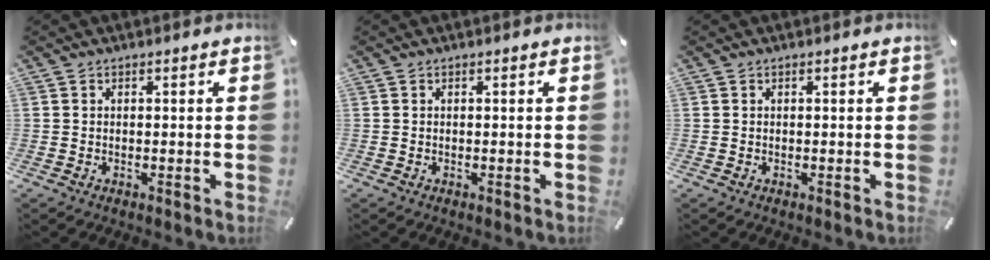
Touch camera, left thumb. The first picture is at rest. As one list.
[{"total": 0.0}, {"total": 0.0}]